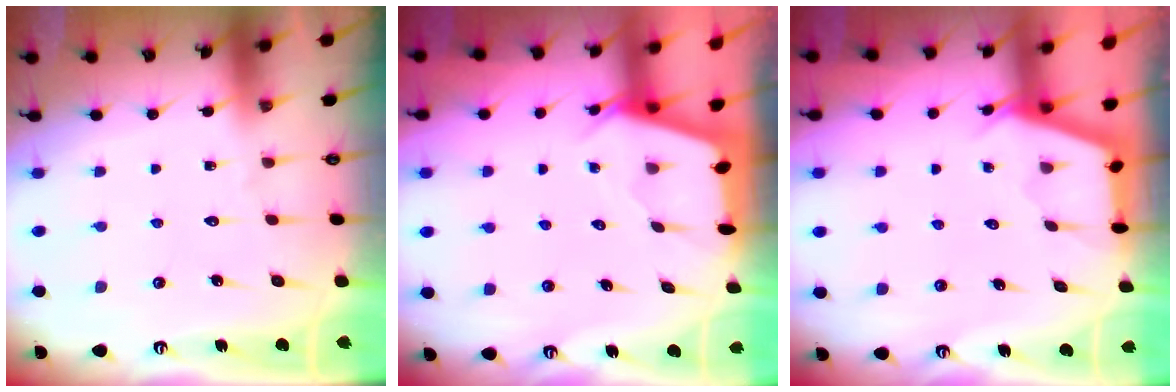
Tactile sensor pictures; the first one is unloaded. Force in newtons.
{"total": 2.4, "press": 2.4, "slide": 0.3}
{"total": 2.8, "press": 2.8, "slide": 0.3}